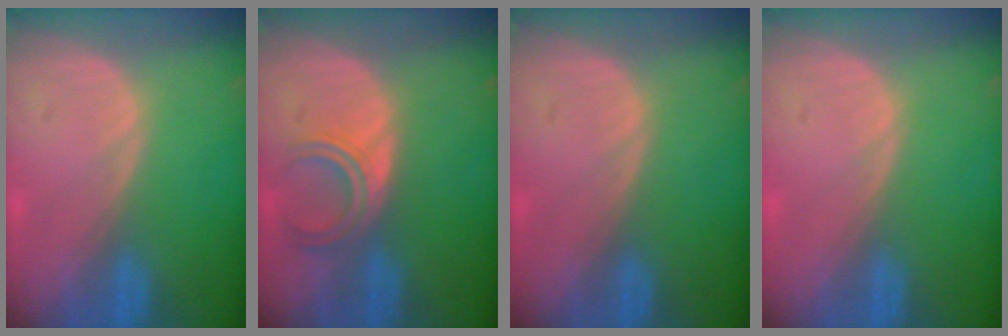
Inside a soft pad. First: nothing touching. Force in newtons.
{"total": 4.4, "press": 4.1, "slide": 1.6}
{"total": 0.0}
{"total": 0.0}